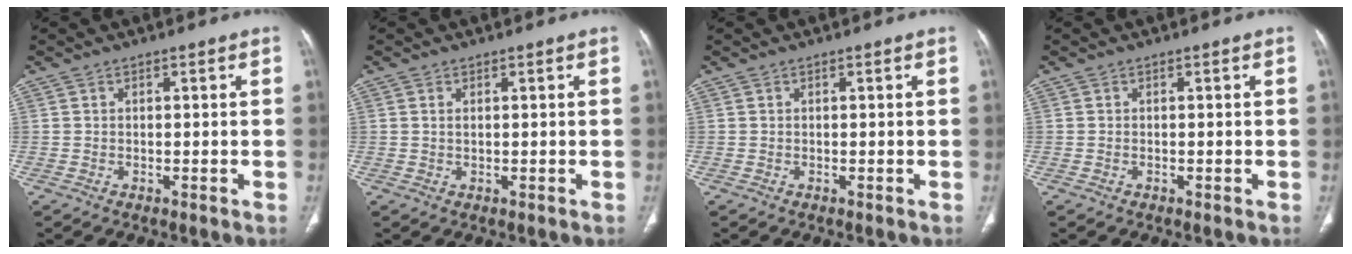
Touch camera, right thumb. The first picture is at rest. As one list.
[{"total": 0.8, "force": [0.3, 0.4, 0.7], "torque": [-0.017, 0.003, 0.007]}, {"total": 0.0}, {"total": 0.0}]